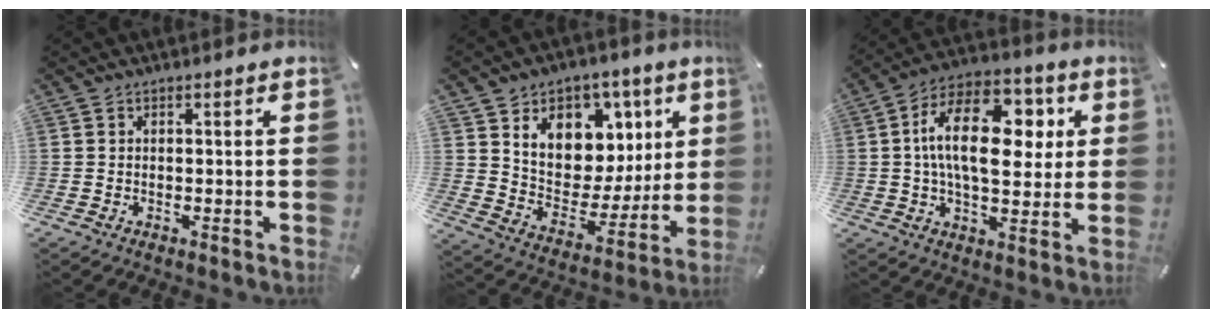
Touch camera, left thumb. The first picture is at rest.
{"total": 12.0, "force": [5.9, 9.7, 4.1], "torque": [-0.055, -0.057, 0.111]}
{"total": 19.0, "force": [3.9, 10.8, 15.1], "torque": [-0.256, 0.005, 0.063]}